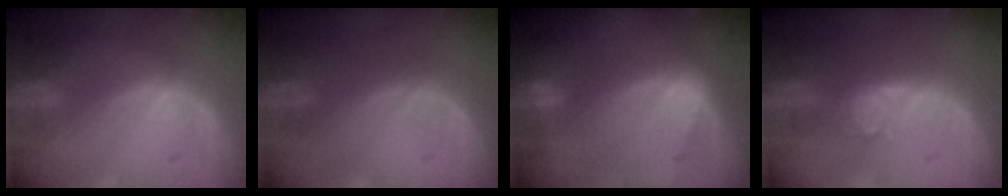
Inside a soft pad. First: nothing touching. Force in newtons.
{"total": 0.0}
{"total": 9.4, "press": 8.2, "slide": 4.7}
{"total": 3.9, "press": 3.6, "slide": 1.6}